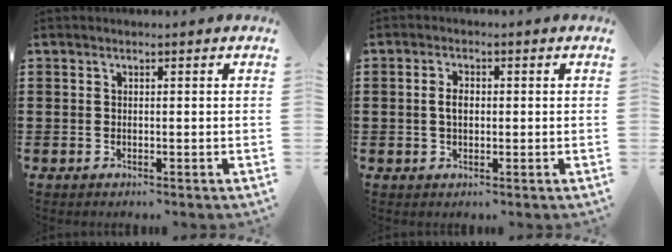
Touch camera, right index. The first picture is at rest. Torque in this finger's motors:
{"motor_torque": [1.07, 1.07, 0.18, 0.07]}